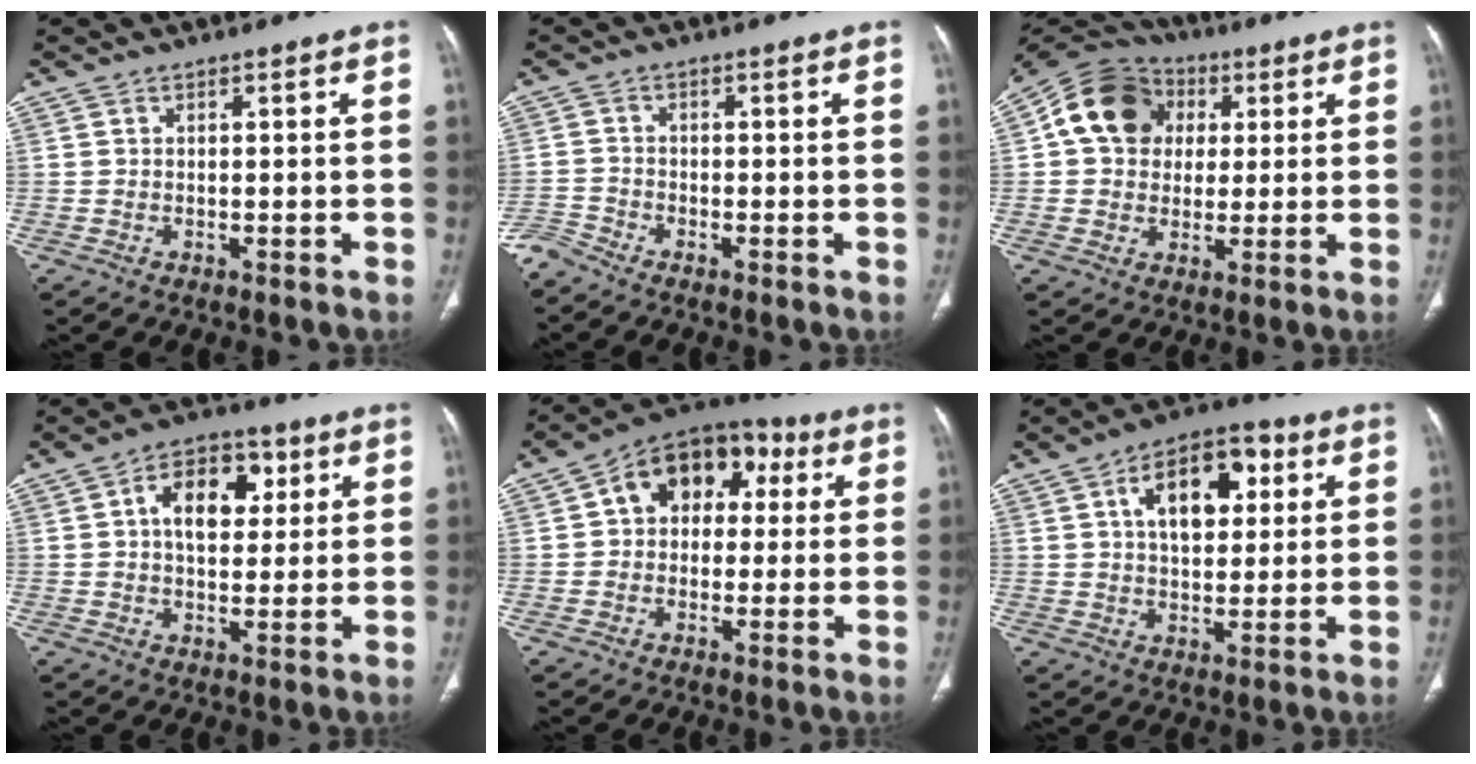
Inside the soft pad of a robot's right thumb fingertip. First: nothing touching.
{"total": 3.1, "force": [-3.1, 0.0, 0.3], "torque": [-0.021, -0.008, -0.070]}
{"total": 13.5, "force": [3.1, 11.2, 6.9], "torque": [-0.103, 0.013, 0.043]}
{"total": 10.9, "force": [3.0, 6.9, 7.9], "torque": [-0.094, 0.006, 0.043]}
{"total": 13.7, "force": [3.4, 9.8, 8.9], "torque": [-0.086, 0.032, 0.041]}
{"total": 13.5, "force": [4.2, 7.8, 10.3], "torque": [-0.128, 0.008, 0.061]}